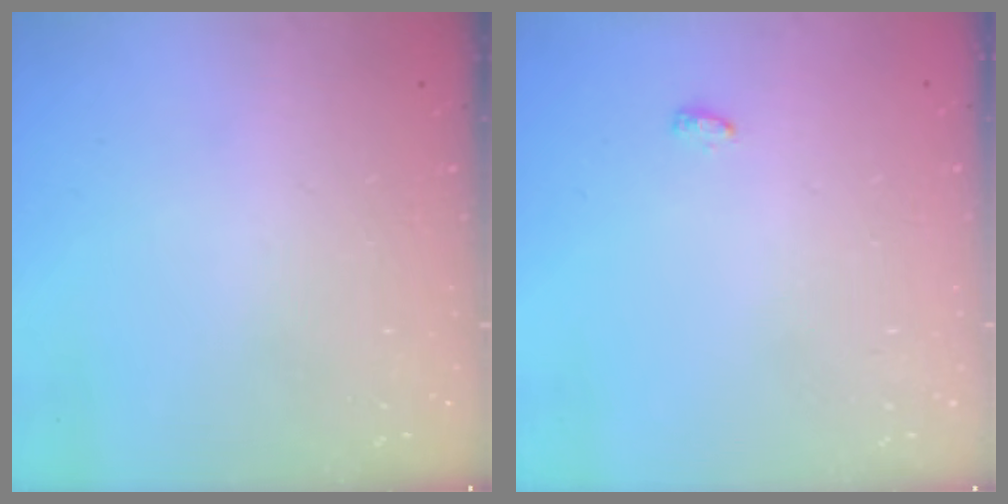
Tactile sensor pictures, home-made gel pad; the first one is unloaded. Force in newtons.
{"total": 6.5, "press": 3.1, "slide": 5.7}